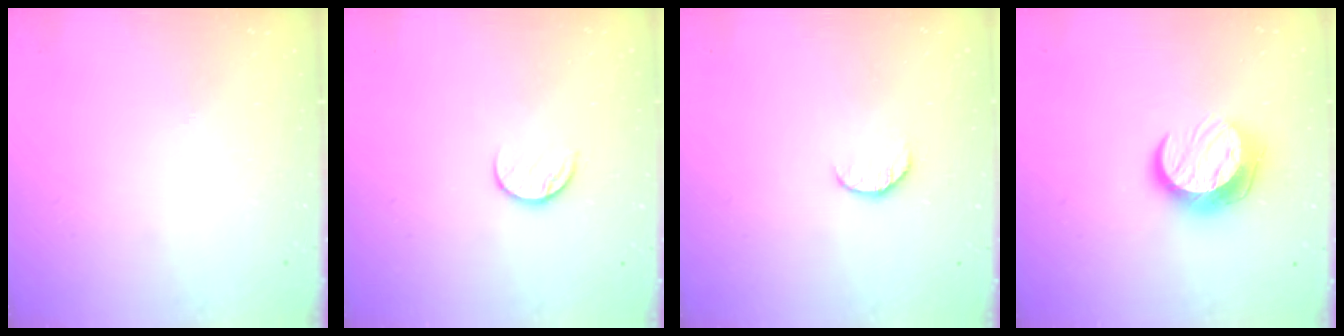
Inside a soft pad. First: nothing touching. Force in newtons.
{"total": 7.9, "press": 7.8, "slide": 0.7}
{"total": 5.2, "press": 5.2, "slide": 0.4}
{"total": 11.4, "press": 11.4, "slide": 0.6}